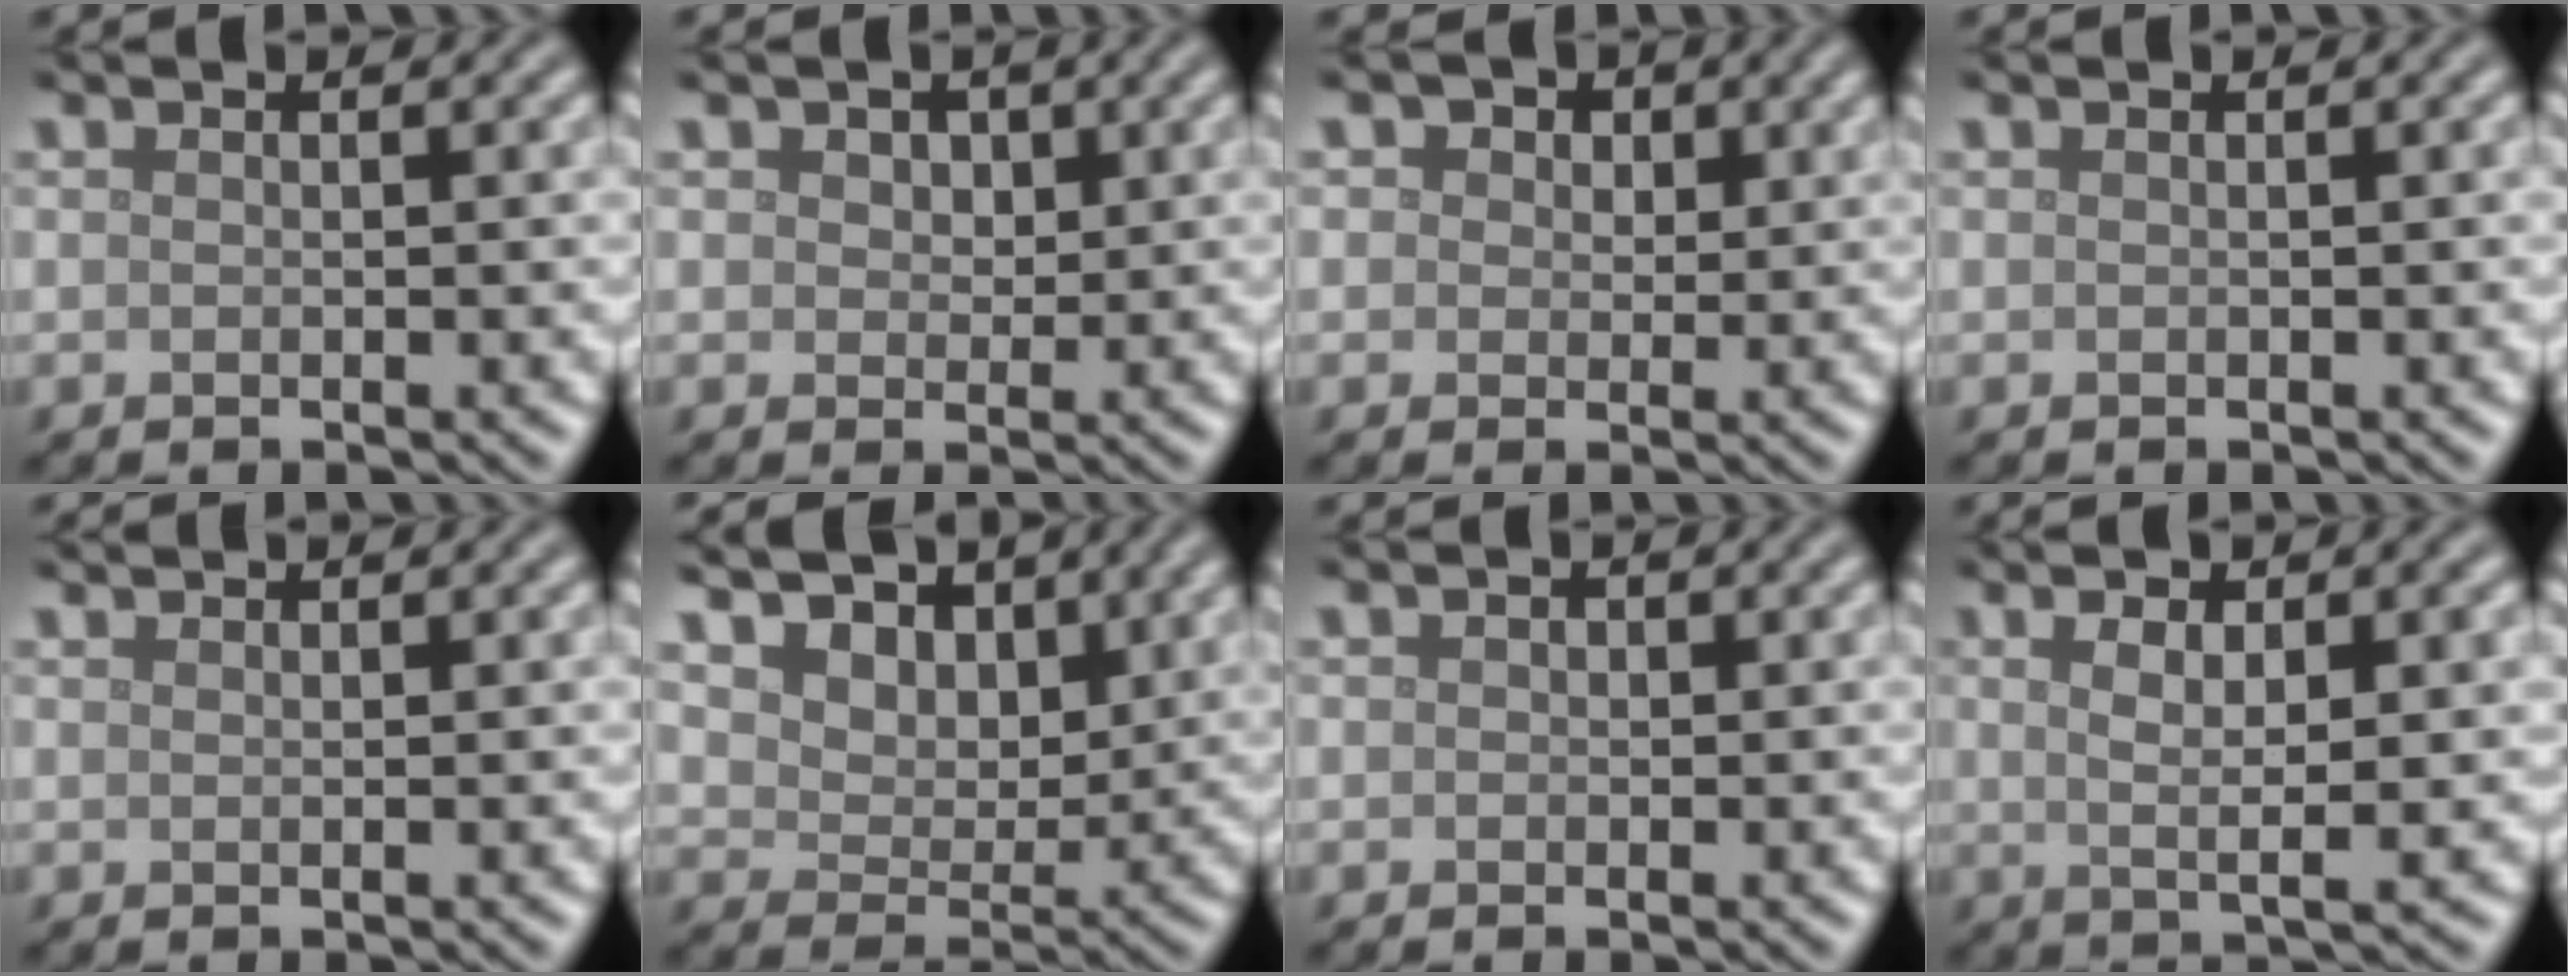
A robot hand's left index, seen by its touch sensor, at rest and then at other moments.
{"total": 2.0, "force": [0.9, 1.5, 1.0], "torque": [-0.016, 0.003, 0.003]}
{"total": 4.1, "force": [2.1, 2.9, 2.1], "torque": [-0.034, 0.007, 0.007]}
{"total": 0.0}
{"total": 0.8, "force": [0.8, 0.1, 0.2], "torque": [-0.005, -0.001, 0.013]}
{"total": 11.5, "force": [6.7, 7.3, 5.8], "torque": [-0.120, 0.015, 0.107]}
{"total": 0.6, "force": [0.1, 0.6, 0.2], "torque": [-0.001, -0.004, -0.001]}
{"total": 4.8, "force": [0.9, 1.2, 4.6], "torque": [-0.073, -0.001, 0.016]}